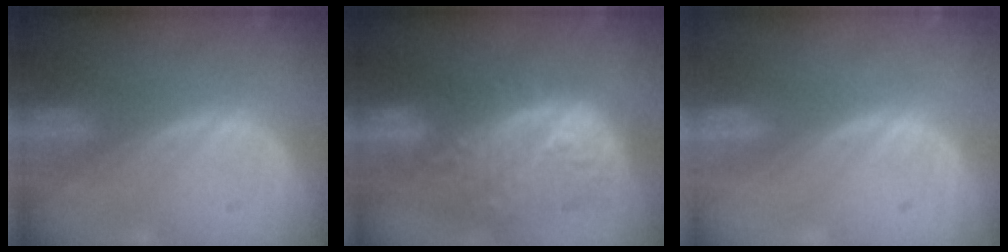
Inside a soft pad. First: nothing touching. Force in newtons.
{"total": 12.0, "press": 10.8, "slide": 5.3}
{"total": 0.0}